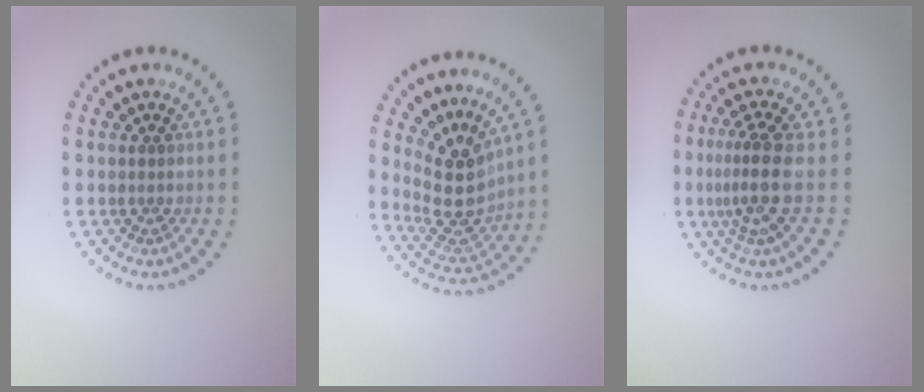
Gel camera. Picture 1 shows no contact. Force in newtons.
{"total": 4.2, "press": 3.6, "slide": 2.2}
{"total": 3.4, "press": 2.5, "slide": 2.4}